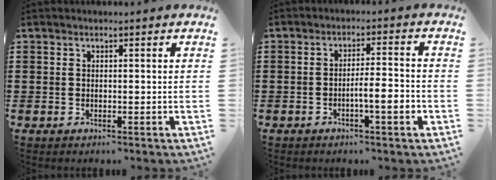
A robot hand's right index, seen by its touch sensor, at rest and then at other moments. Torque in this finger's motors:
{"motor_torque": [0.37, -0.10, 0.33, 0.04]}